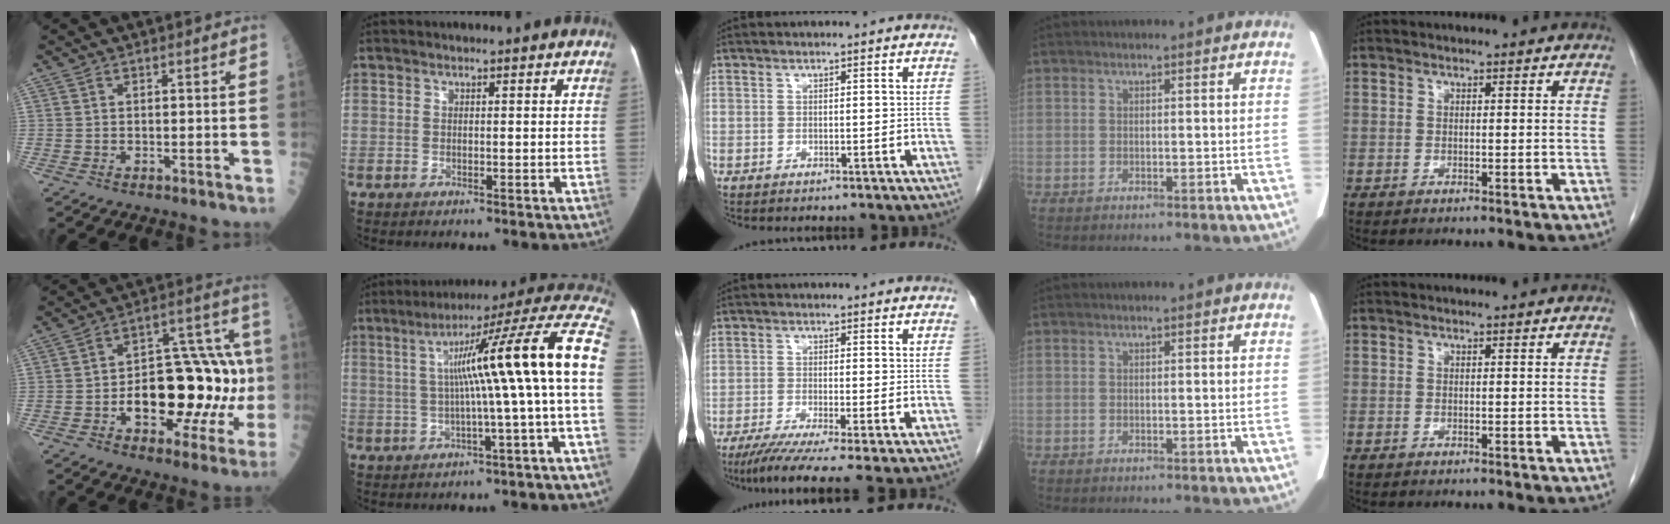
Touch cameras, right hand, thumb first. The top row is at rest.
{"thumb": {"total": 23.9, "force": [-3.0, 11.9, 20.5], "torque": [-0.271, 0.047, -0.029]}, "index": {"total": 18.2, "force": [1.2, -1.0, 18.2], "torque": [-0.233, 0.040, 0.005]}, "middle": {"total": 8.2, "force": [-5.7, -0.4, 5.8], "torque": [-0.093, -0.025, -0.093]}}